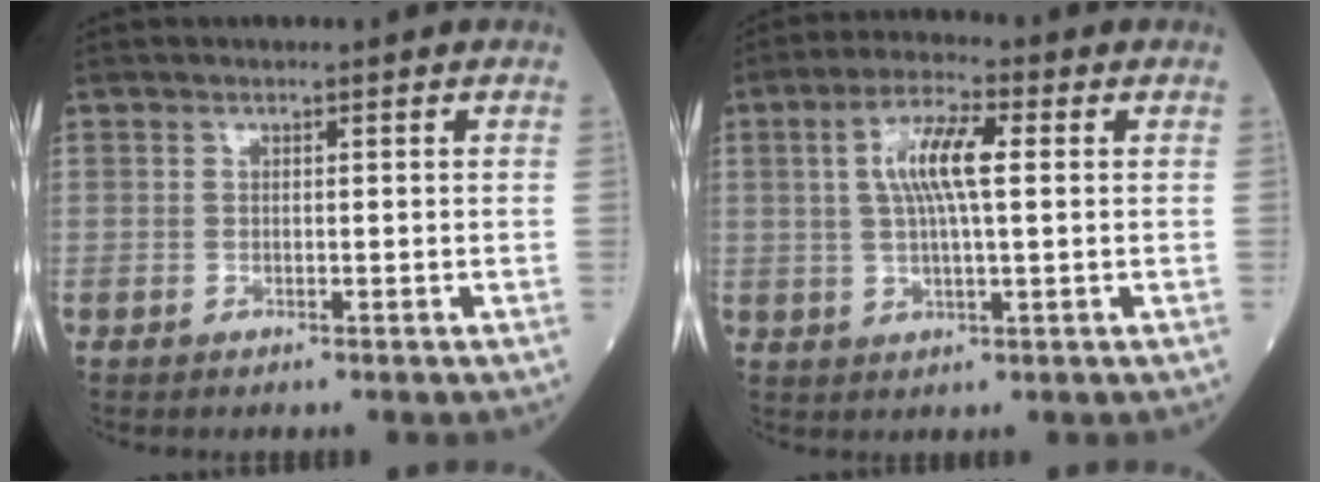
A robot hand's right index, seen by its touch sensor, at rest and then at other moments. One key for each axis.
{"total": 7.9, "fx": 1.6, "fy": 1.4, "fz": 7.6, "tx": -0.151, "ty": 0.011, "tz": 0.029}